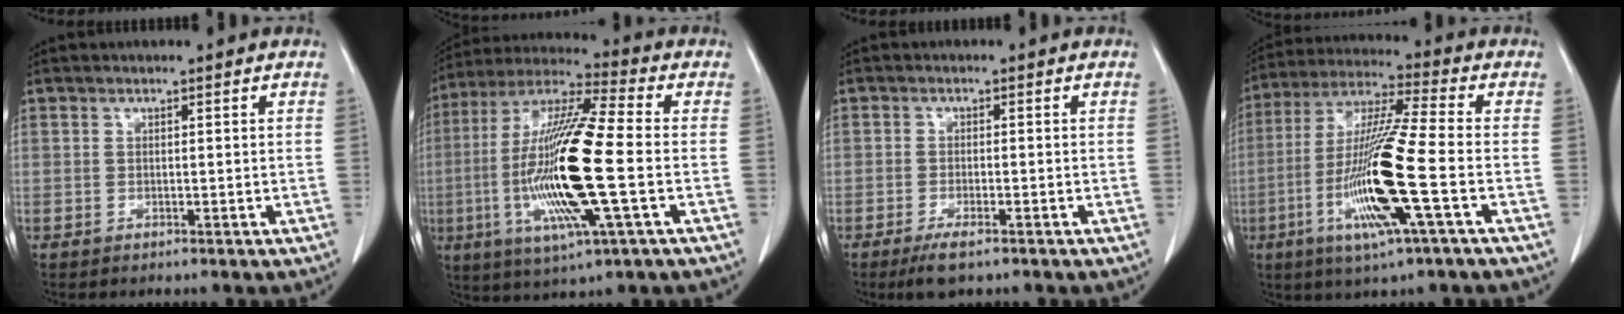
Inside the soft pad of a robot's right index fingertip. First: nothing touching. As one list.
[{"total": 19.4, "force": [-3.2, 1.4, 19.1], "torque": [-0.392, -0.011, -0.063]}, {"total": 3.8, "force": [-2.6, 0.5, 2.7], "torque": [-0.055, -0.009, -0.047]}, {"total": 16.0, "force": [-4.5, -0.3, 15.3], "torque": [-0.312, -0.015, -0.091]}]